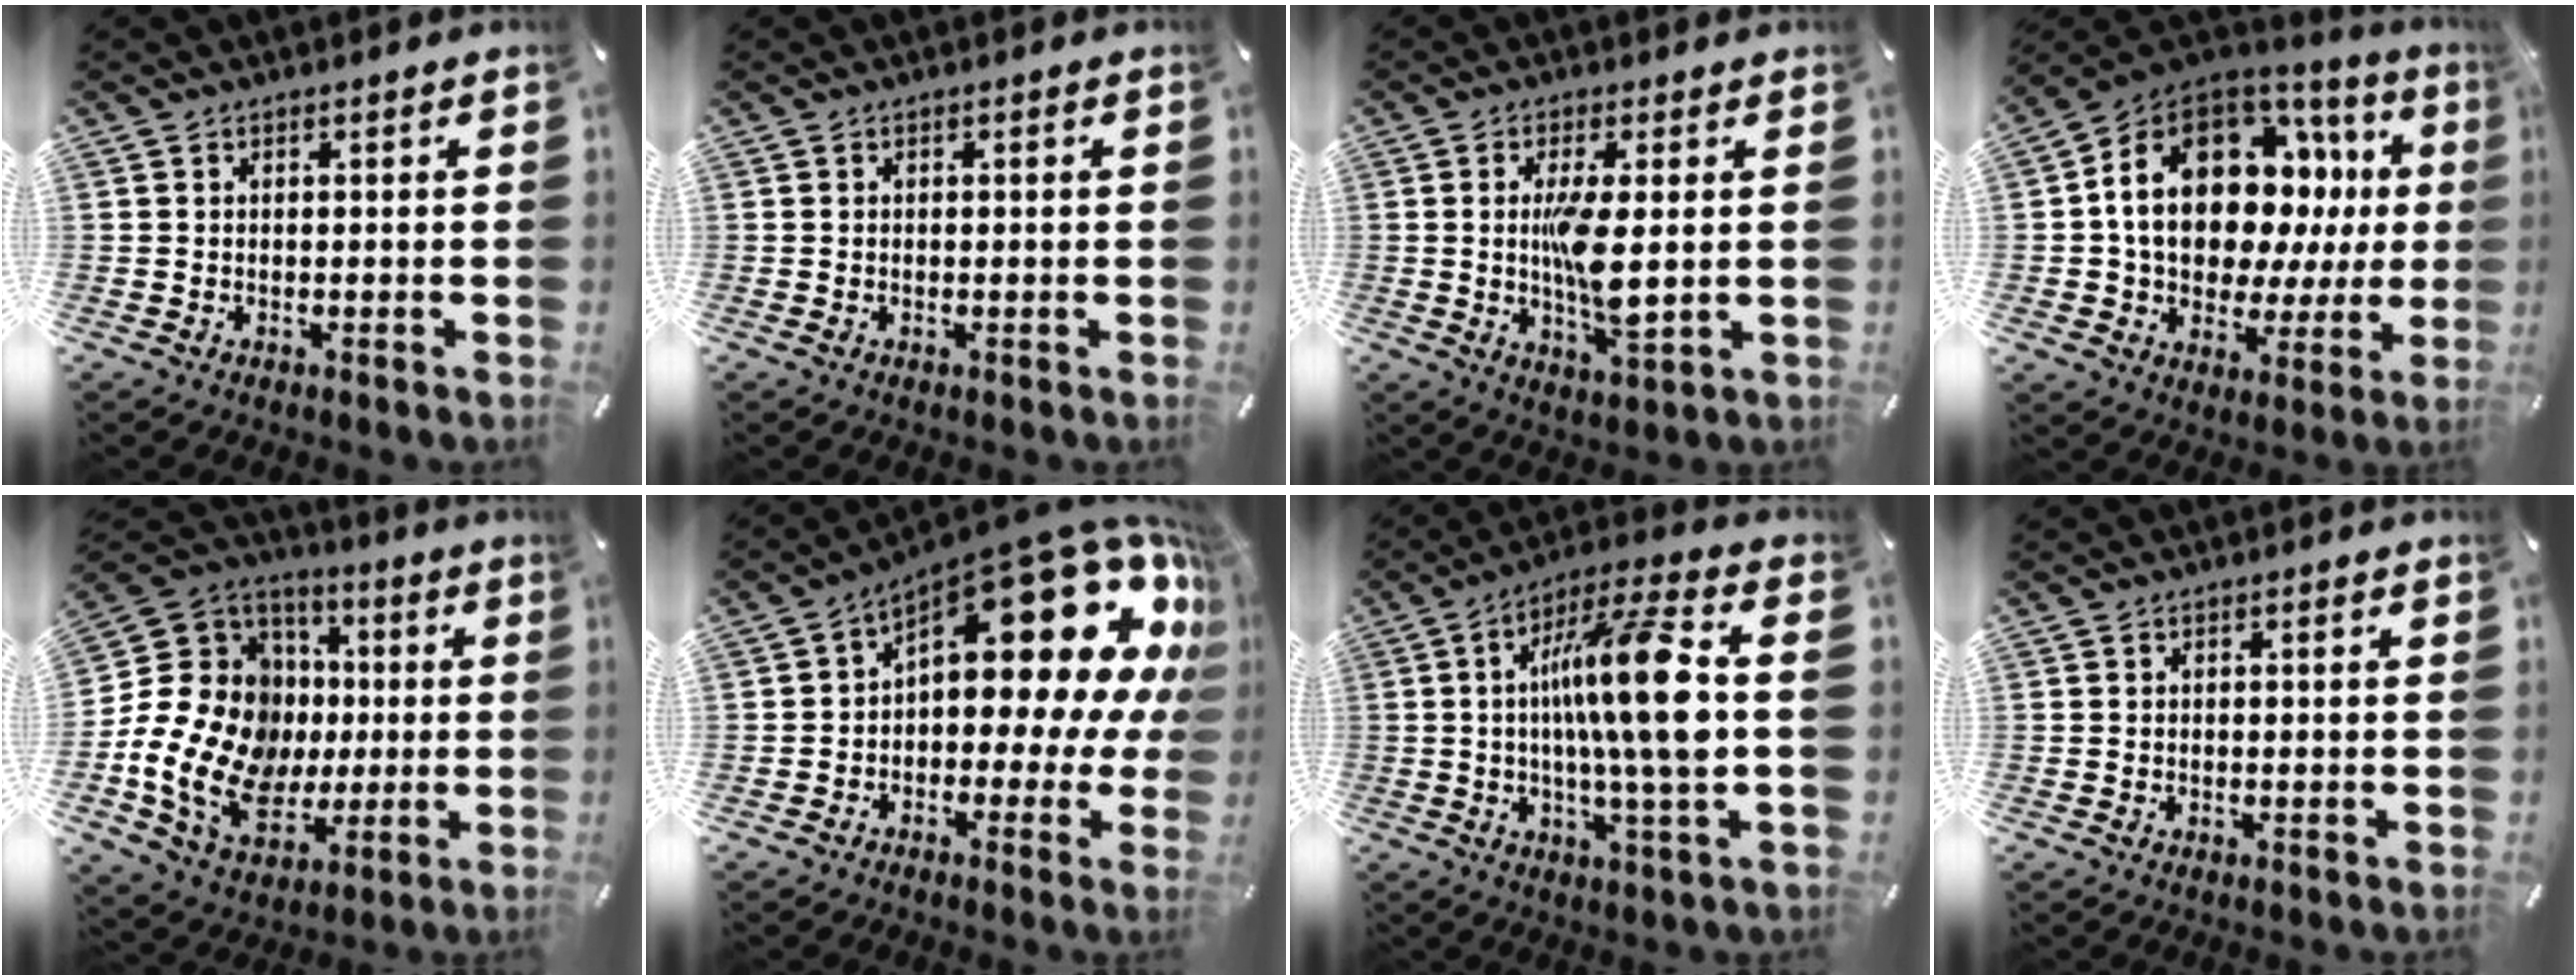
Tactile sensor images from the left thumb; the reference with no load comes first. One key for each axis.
{"total": 0.7, "fx": 0.0, "fy": 0.2, "fz": 0.6, "tx": -0.013, "ty": -0.002, "tz": 0.001}
{"total": 8.9, "fx": 0.9, "fy": 2.7, "fz": 8.5, "tx": -0.171, "ty": -0.021, "tz": 0.010}
{"total": 17.6, "fx": 4.5, "fy": 11.9, "fz": 12.1, "tx": -0.210, "ty": -0.039, "tz": 0.076}
{"total": 20.4, "fx": -3.0, "fy": 17.2, "fz": 10.5, "tx": -0.217, "ty": 0.005, "tz": -0.032}
{"total": 22.8, "fx": 10.3, "fy": 10.0, "fz": 17.8, "tx": -0.224, "ty": -0.092, "tz": 0.173}
{"total": 17.4, "fx": 1.2, "fy": 2.5, "fz": 17.2, "tx": -0.305, "ty": -0.012, "tz": 0.005}
{"total": 0.7, "fx": 0.2, "fy": 0.1, "fz": 0.7, "tx": -0.015, "ty": -0.001, "tz": 0.004}